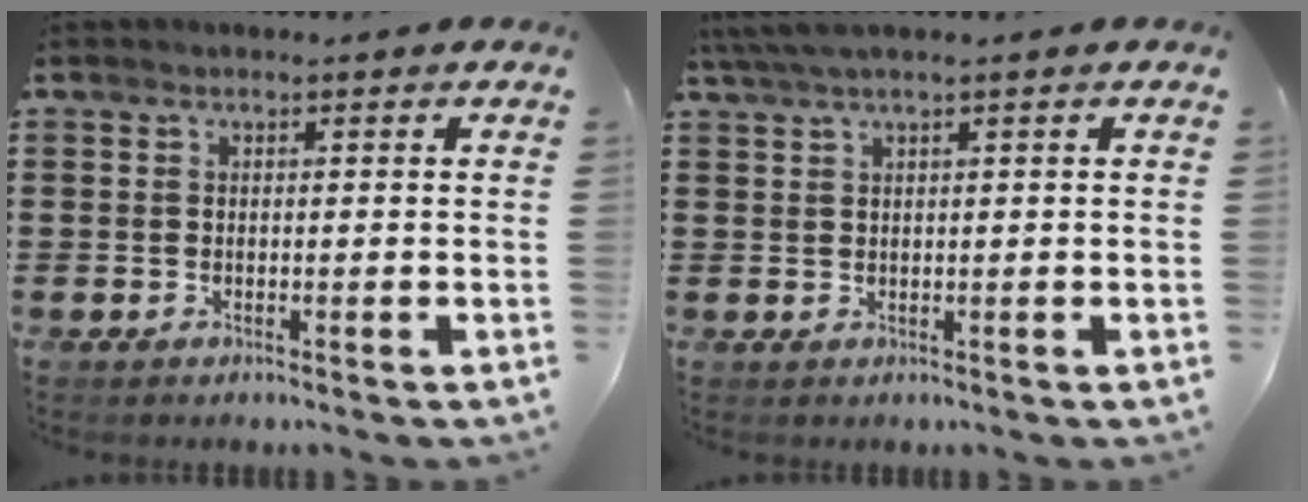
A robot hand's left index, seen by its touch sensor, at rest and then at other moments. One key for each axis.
{"total": 2.1, "fx": 1.1, "fy": 0.1, "fz": 1.8, "tx": -0.036, "ty": -0.001, "tz": 0.020}